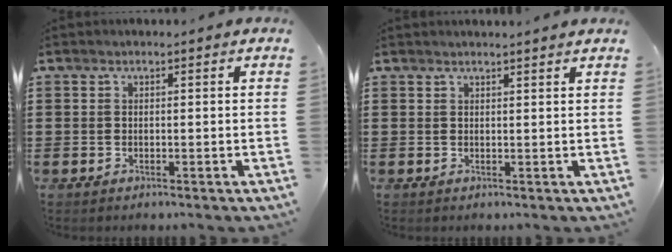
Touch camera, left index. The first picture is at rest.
{"total": 1.1, "force": [1.0, -0.3, 0.1], "torque": [-0.002, -0.004, 0.020]}